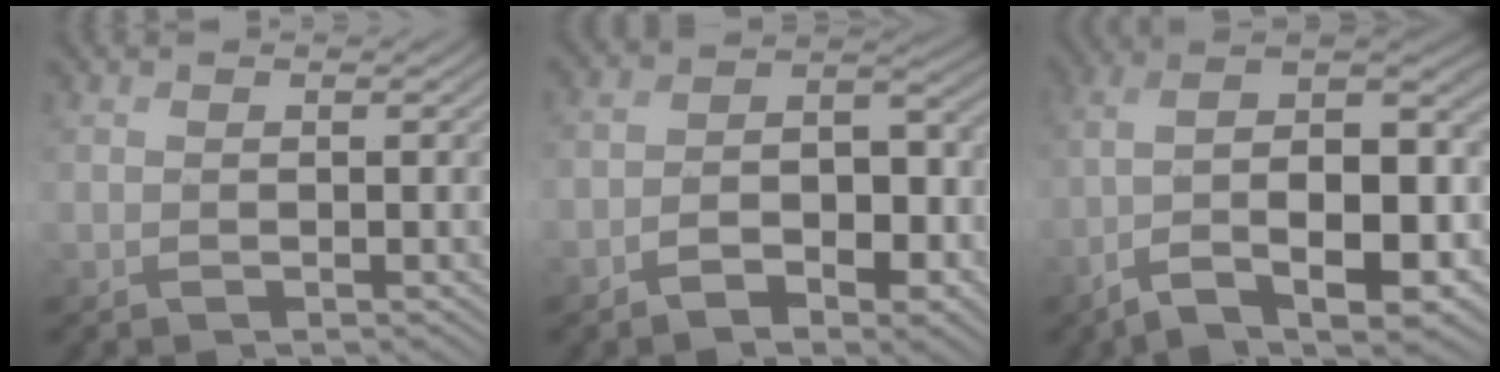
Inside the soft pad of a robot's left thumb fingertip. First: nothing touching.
{"total": 7.1, "force": [-4.0, 4.3, 4.1], "torque": [-0.056, -0.004, -0.076]}
{"total": 15.8, "force": [-6.7, 6.1, 13.0], "torque": [-0.231, -0.007, -0.107]}